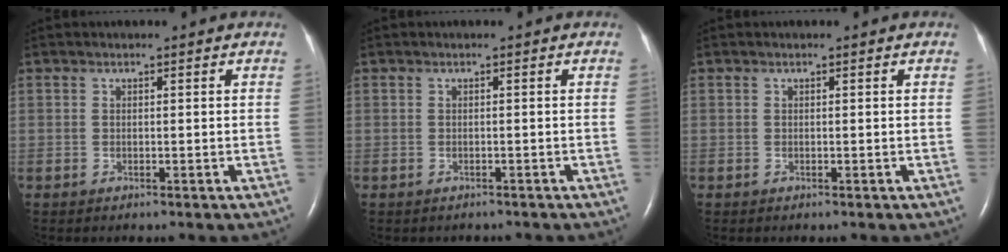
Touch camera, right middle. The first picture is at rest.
{"total": 1.7, "force": [-1.5, 0.7, 0.3], "torque": [-0.012, -0.002, -0.017]}
{"total": 0.0}